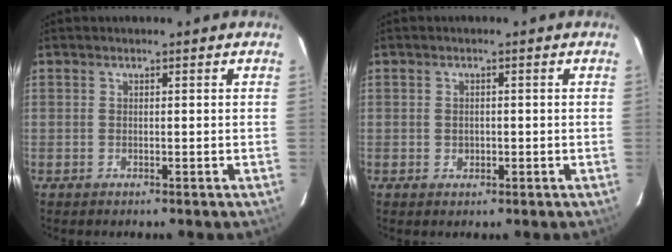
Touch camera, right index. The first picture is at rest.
{"total": 1.5, "force": [-0.2, 1.4, 0.5], "torque": [-0.006, 0.001, -0.001]}